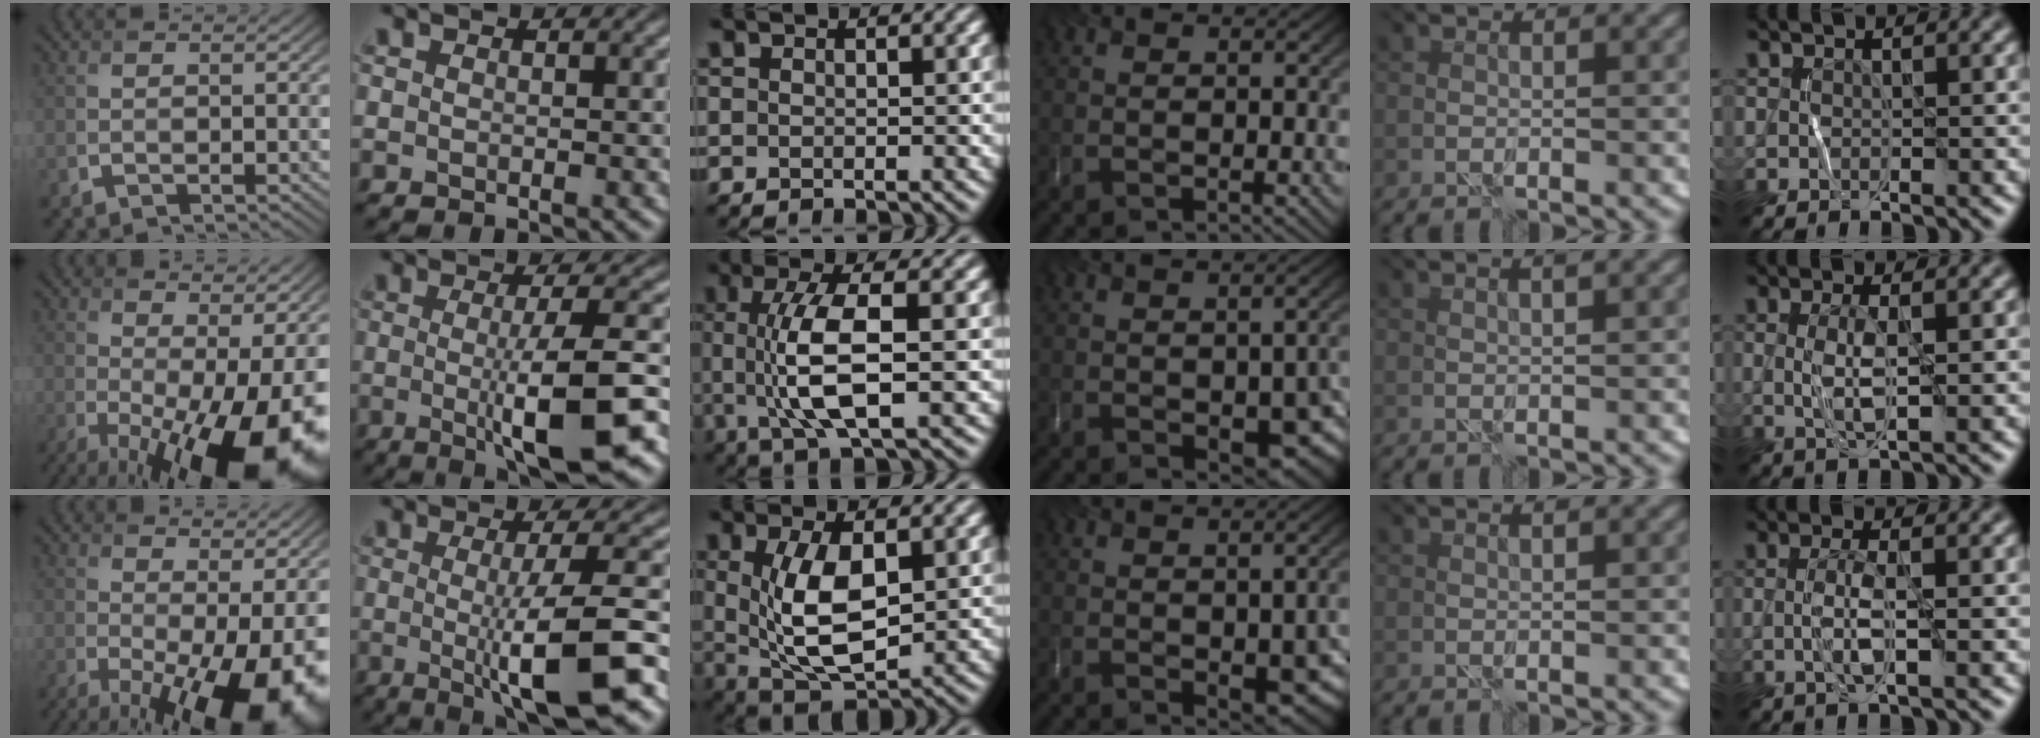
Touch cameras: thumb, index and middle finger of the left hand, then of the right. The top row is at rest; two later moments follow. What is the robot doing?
{"motion": "wrap", "object": "string"}